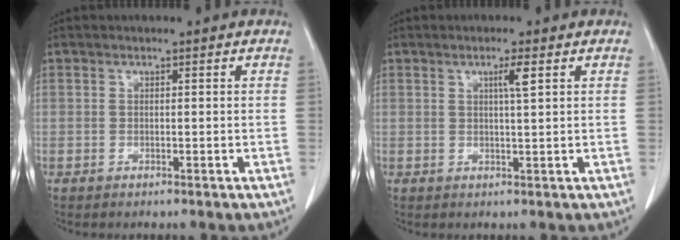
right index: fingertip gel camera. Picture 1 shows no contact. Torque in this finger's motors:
{"motor_torque": [0.38, 0.22, 0.05, 0.04]}